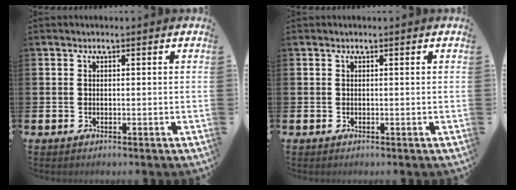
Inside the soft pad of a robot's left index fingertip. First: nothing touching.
{"total": 0.0}